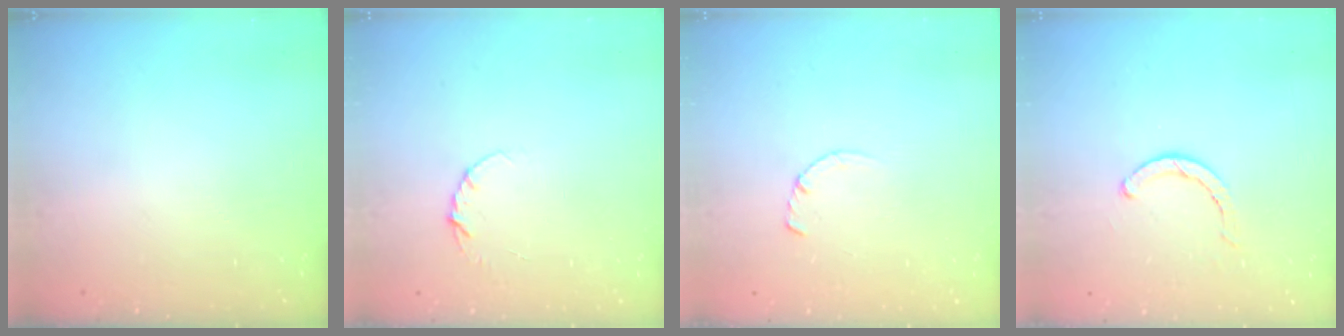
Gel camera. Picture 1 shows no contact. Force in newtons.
{"total": 3.5, "press": 3.4, "slide": 0.4}
{"total": 2.8, "press": 2.8, "slide": 0.4}
{"total": 2.8, "press": 2.8, "slide": 0.2}